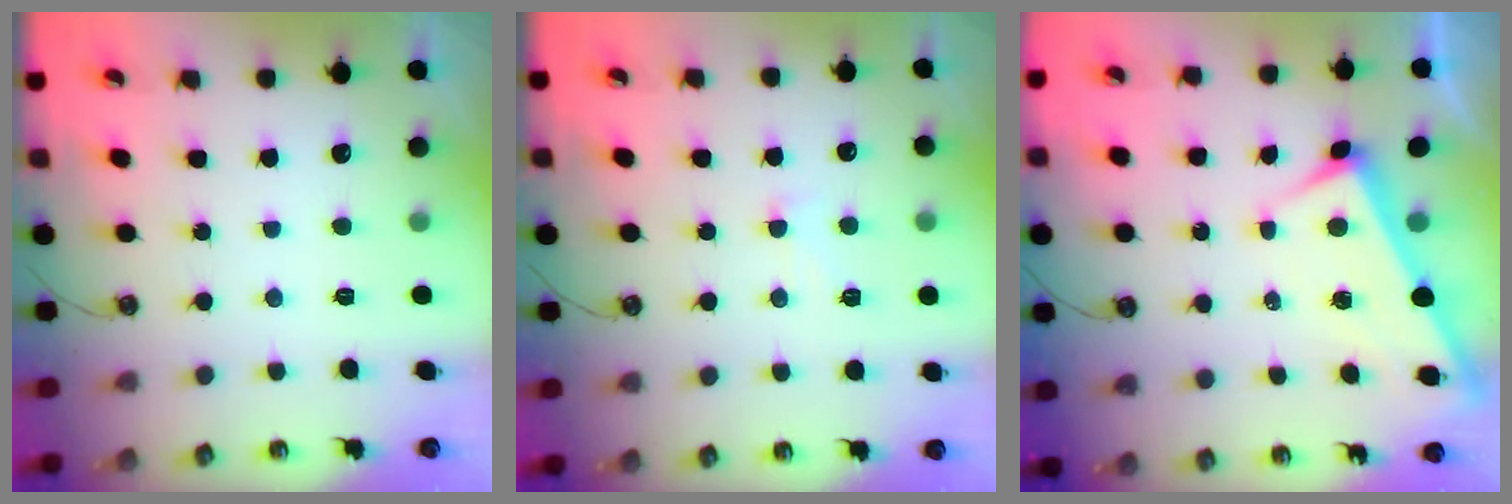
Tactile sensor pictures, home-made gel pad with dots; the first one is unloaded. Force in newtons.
{"total": 0.6, "press": 0.4, "slide": 0.5}
{"total": 3.0, "press": 3.0, "slide": 0.2}